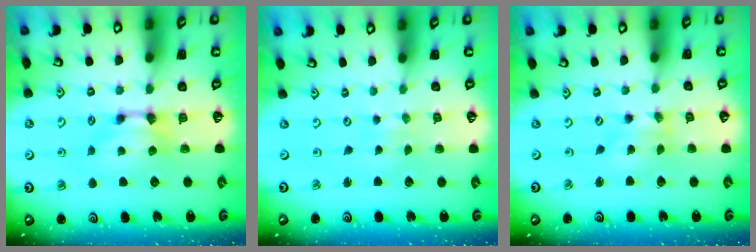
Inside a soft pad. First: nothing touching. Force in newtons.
{"total": 5.3, "press": 5.2, "slide": 0.2}
{"total": 1.7, "press": 1.3, "slide": 1.1}